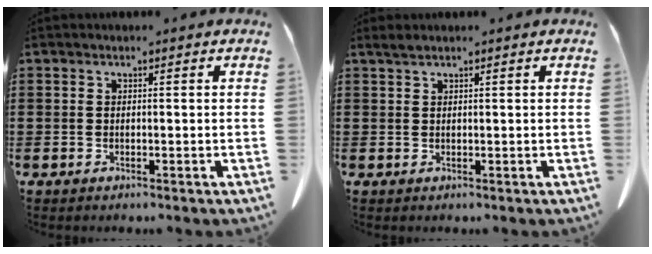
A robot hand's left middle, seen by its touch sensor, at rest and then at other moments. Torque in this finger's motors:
{"motor_torque": [-0.07, 0.09, 0.02, 0.01]}